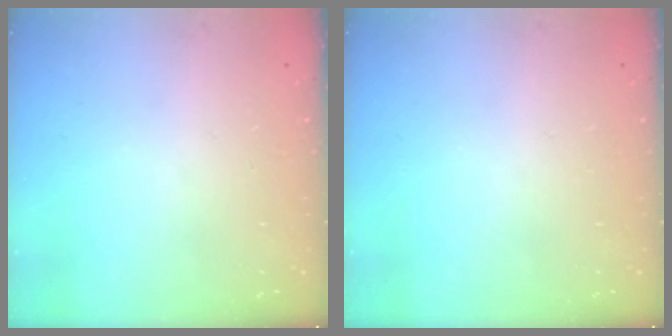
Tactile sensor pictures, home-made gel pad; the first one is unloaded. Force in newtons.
{"total": 0.0}